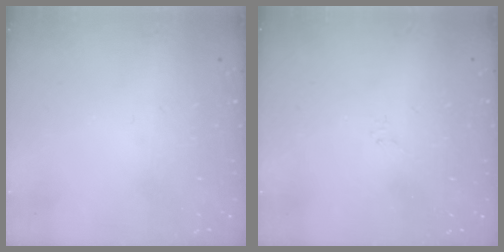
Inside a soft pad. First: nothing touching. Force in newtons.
{"total": 1.5, "press": 1.4, "slide": 0.3}